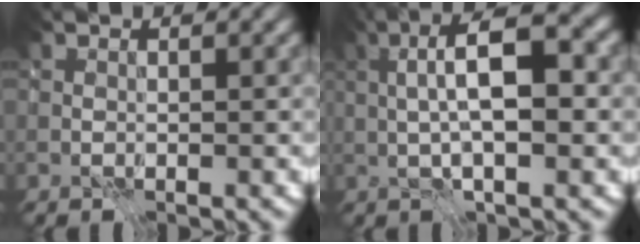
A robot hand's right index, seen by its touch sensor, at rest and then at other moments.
{"total": 7.1, "force": [0.4, 1.9, 6.9], "torque": [-0.109, 0.013, 0.001]}